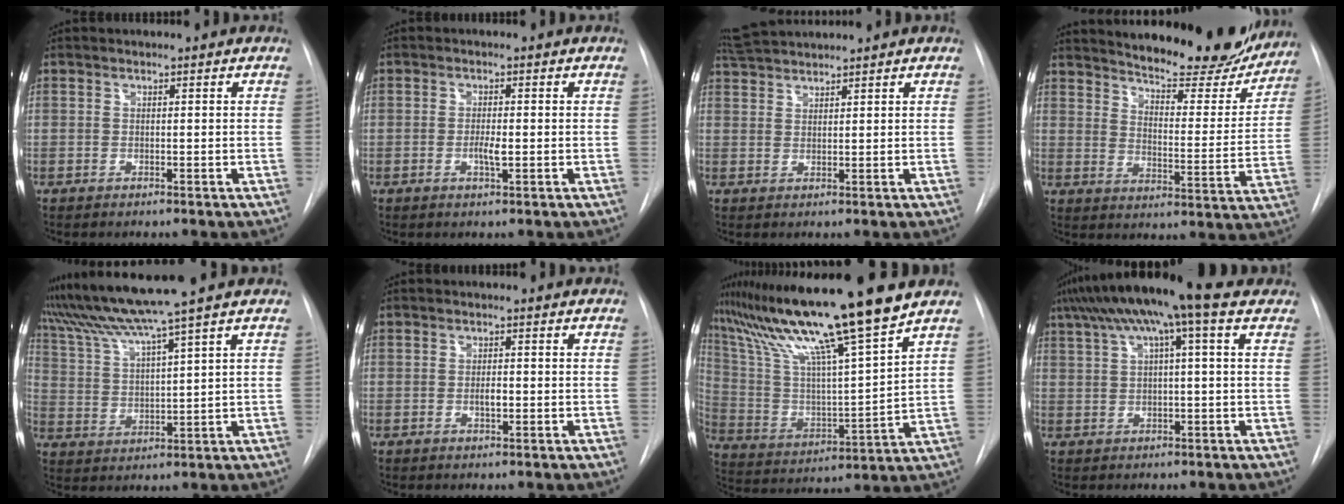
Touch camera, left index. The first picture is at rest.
{"total": 2.1, "force": [-0.4, 0.4, 2.0], "torque": [-0.040, -0.001, -0.008]}
{"total": 5.6, "force": [5.4, -0.1, 1.3], "torque": [-0.030, 0.033, 0.103]}
{"total": 21.4, "force": [19.4, 4.2, 7.9], "torque": [-0.113, -0.047, 0.249]}
{"total": 11.0, "force": [9.1, -2.4, 5.6], "torque": [-0.104, 0.012, 0.168]}
{"total": 1.5, "force": [-0.3, 0.5, 1.4], "torque": [-0.026, 0.000, -0.005]}
{"total": 19.1, "force": [15.2, -1.5, 11.5], "torque": [-0.207, -0.009, 0.271]}
{"total": 13.2, "force": [8.1, 1.4, 10.3], "torque": [-0.184, 0.060, 0.124]}